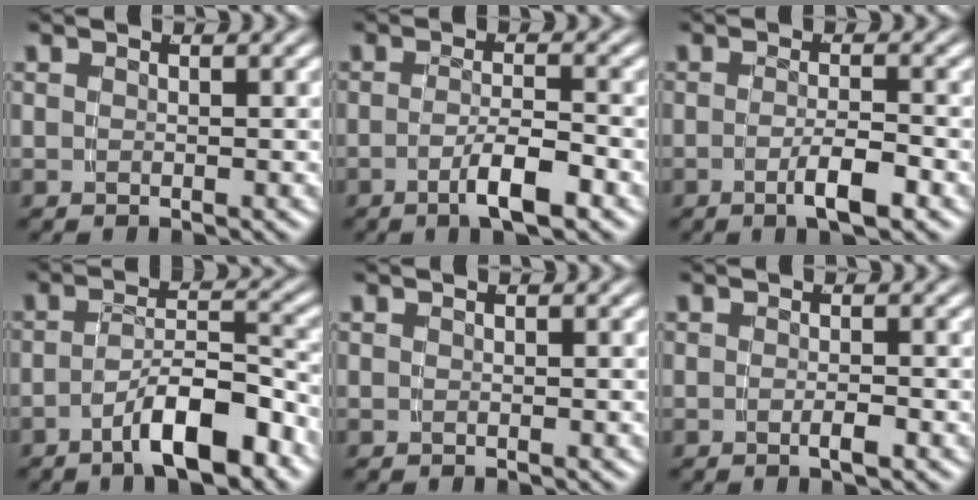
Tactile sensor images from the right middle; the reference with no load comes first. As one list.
[{"total": 3.7, "force": [-2.2, 0.1, 3.0], "torque": [-0.051, -0.009, -0.032]}, {"total": 3.0, "force": [-1.7, -0.2, 2.5], "torque": [-0.043, -0.009, -0.025]}, {"total": 6.0, "force": [-4.0, 1.5, 4.2], "torque": [-0.057, 0.000, -0.062]}, {"total": 0.0}, {"total": 1.3, "force": [-0.8, -0.4, 0.9], "torque": [-0.018, -0.003, -0.012]}]